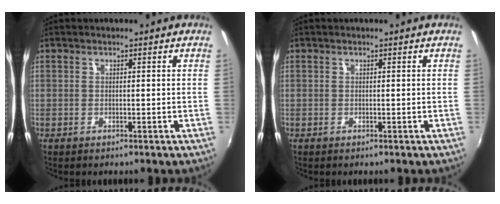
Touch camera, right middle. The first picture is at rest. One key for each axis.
{"total": 0.0}